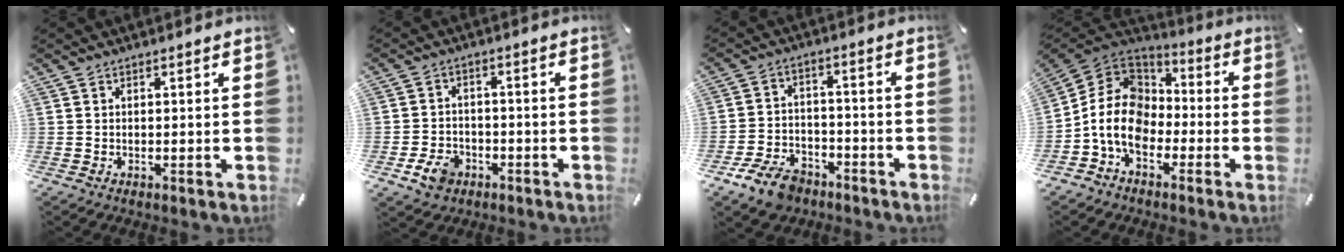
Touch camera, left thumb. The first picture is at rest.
{"total": 6.4, "force": [-3.2, 4.9, 2.8], "torque": [-0.050, 0.015, -0.060]}
{"total": 9.3, "force": [-6.5, 5.5, 3.7], "torque": [-0.067, 0.044, -0.117]}
{"total": 13.2, "force": [-4.9, 10.1, 7.0], "torque": [-0.163, 0.033, -0.094]}